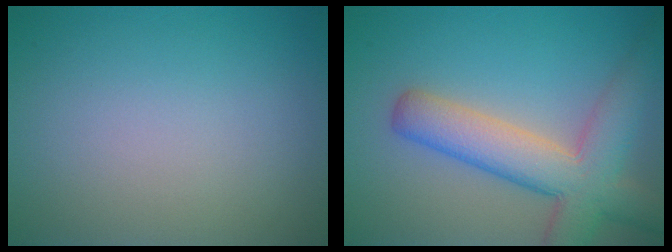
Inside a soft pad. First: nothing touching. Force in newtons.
{"total": 7.5, "press": 7.5, "slide": 0.3}